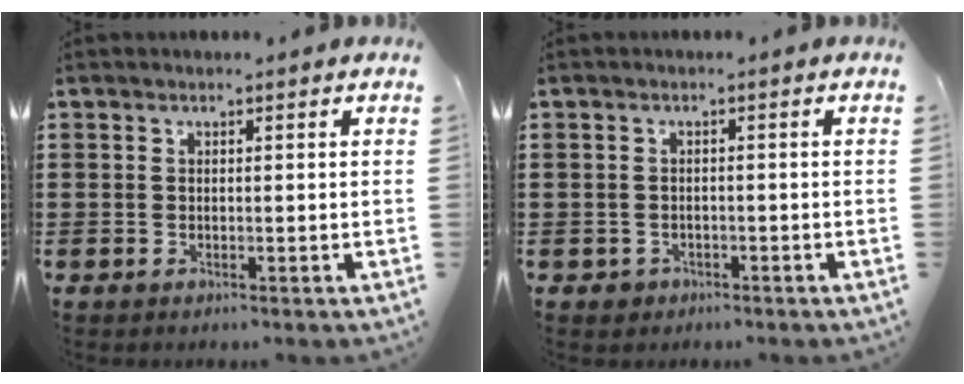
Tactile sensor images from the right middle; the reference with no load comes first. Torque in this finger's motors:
{"motor_torque": [0.87, 0.44, 0.05, 0.01]}